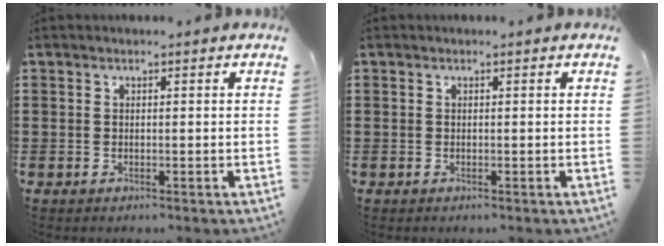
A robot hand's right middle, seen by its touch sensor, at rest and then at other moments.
{"total": 0.0}